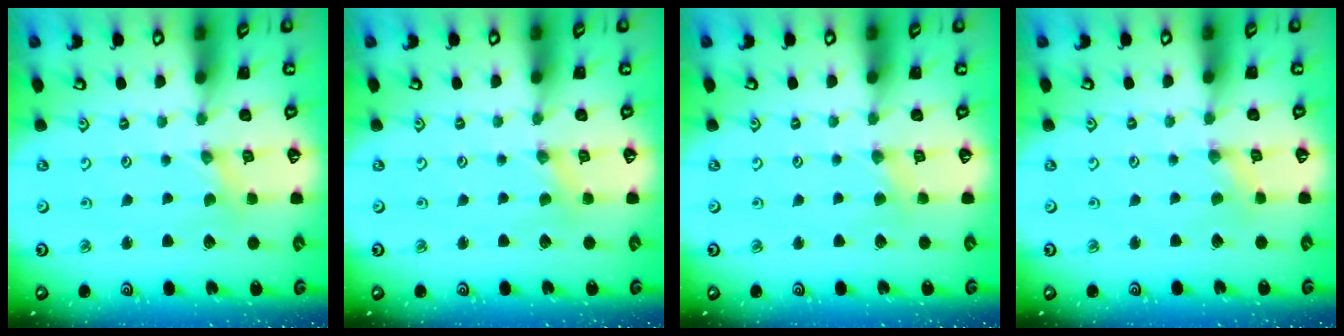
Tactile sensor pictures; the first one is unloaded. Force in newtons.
{"total": 1.4, "press": 1.4, "slide": 0.2}
{"total": 2.4, "press": 2.4, "slide": 0.4}
{"total": 0.7, "press": 0.7, "slide": 0.2}